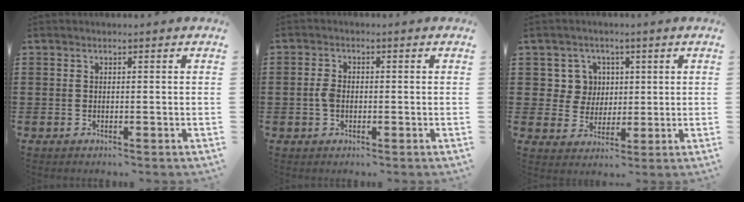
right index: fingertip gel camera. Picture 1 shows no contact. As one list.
[{"total": 2.2, "force": [-0.4, 1.4, 1.7], "torque": [-0.041, 0.002, -0.010]}, {"total": 5.6, "force": [1.4, 5.3, 1.2], "torque": [-0.042, 0.015, 0.024]}]